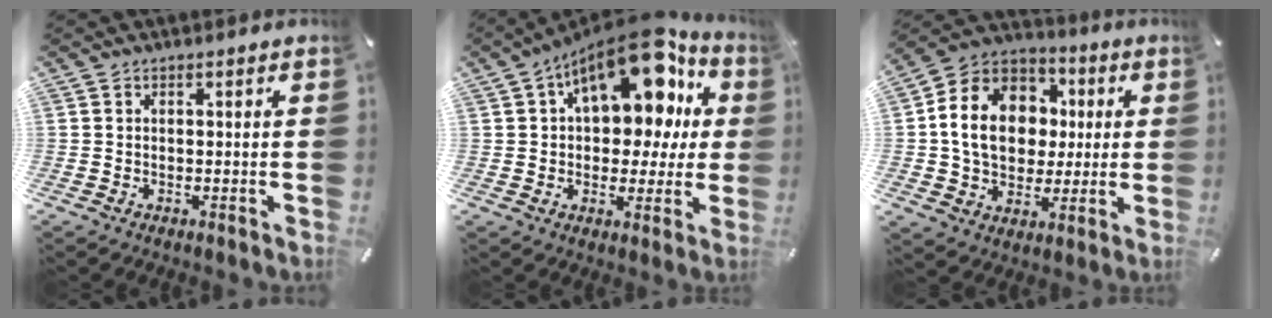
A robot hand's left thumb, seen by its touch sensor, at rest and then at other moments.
{"total": 18.9, "force": [9.3, 9.9, 13.1], "torque": [-0.192, -0.054, 0.158]}
{"total": 15.8, "force": [0.7, 13.5, 8.2], "torque": [-0.165, 0.015, 0.015]}